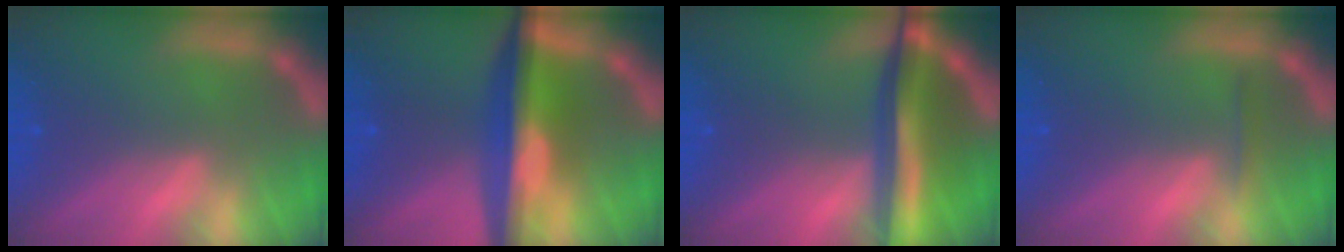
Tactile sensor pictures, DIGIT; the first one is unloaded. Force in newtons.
{"total": 9.6}
{"total": 9.1}
{"total": 0.9}